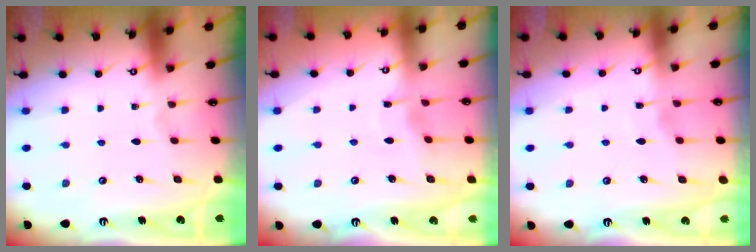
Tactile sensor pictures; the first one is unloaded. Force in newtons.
{"total": 2.9, "press": 2.9, "slide": 0.4}
{"total": 2.6, "press": 2.5, "slide": 0.2}